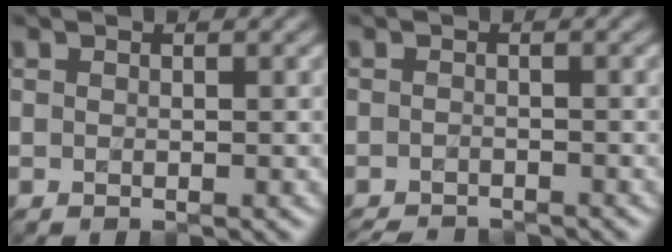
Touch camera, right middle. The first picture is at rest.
{"total": 3.3, "force": [-3.2, 0.4, 0.6], "torque": [-0.007, -0.012, -0.049]}